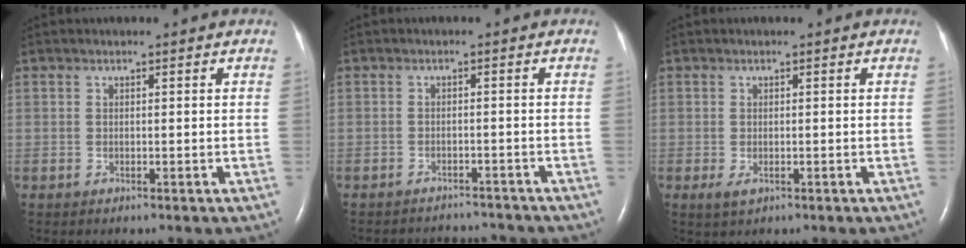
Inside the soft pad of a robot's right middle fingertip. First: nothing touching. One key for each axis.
{"total": 6.4, "fx": -6.3, "fy": 1.1, "fz": 0.1, "tx": -0.004, "ty": 0.005, "tz": -0.080}
{"total": 1.7, "fx": -0.7, "fy": 0.8, "fz": 1.3, "tx": -0.028, "ty": -0.004, "tz": -0.006}